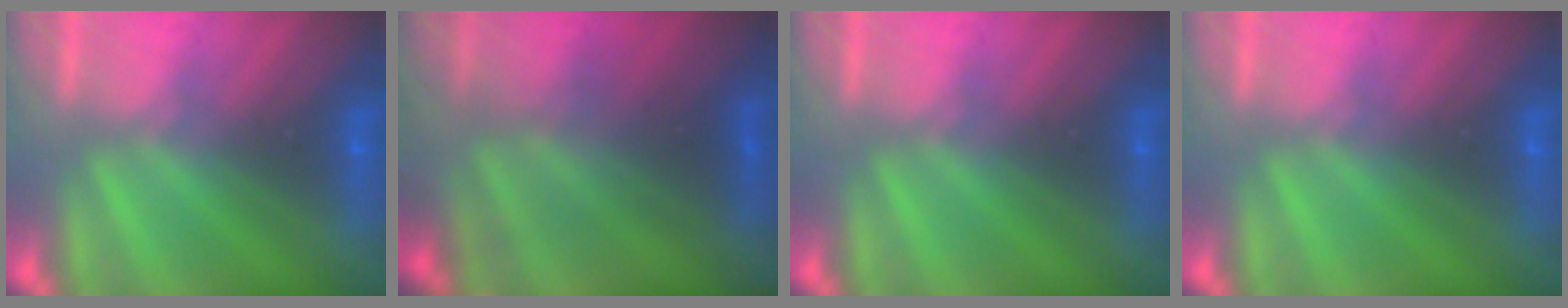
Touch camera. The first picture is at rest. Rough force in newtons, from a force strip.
{"total": 4.8}
{"total": 0.0}
{"total": 0.0}